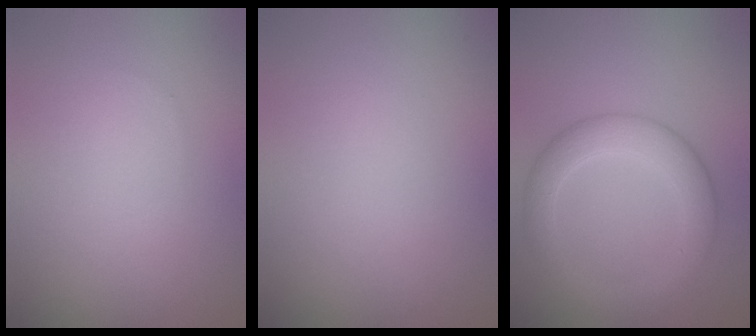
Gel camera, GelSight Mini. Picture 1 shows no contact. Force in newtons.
{"total": 0.0}
{"total": 4.4, "press": 4.4, "slide": 0.1}